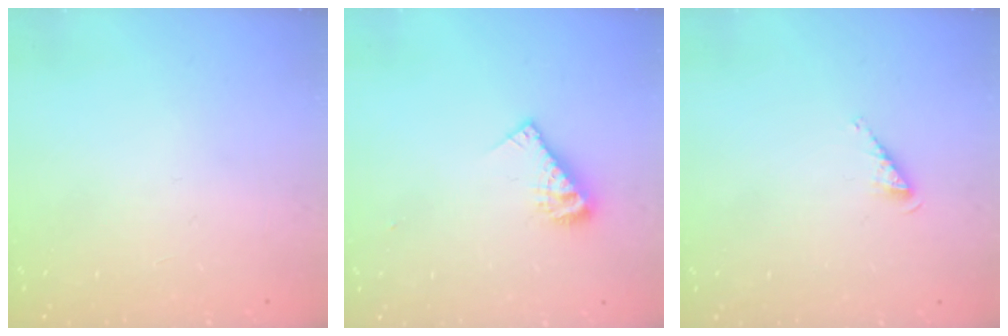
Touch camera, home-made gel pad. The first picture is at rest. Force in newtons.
{"total": 7.7, "press": 7.7, "slide": 0.7}
{"total": 3.0, "press": 3.0, "slide": 0.4}